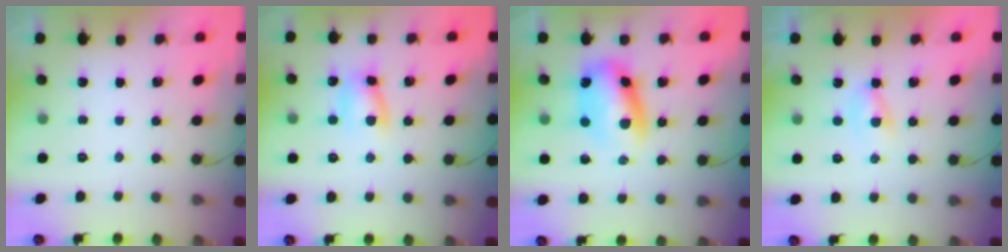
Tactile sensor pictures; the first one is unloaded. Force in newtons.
{"total": 7.7, "press": 7.7, "slide": 0.4}
{"total": 8.9, "press": 8.5, "slide": 2.5}
{"total": 1.4, "press": 1.3, "slide": 0.7}